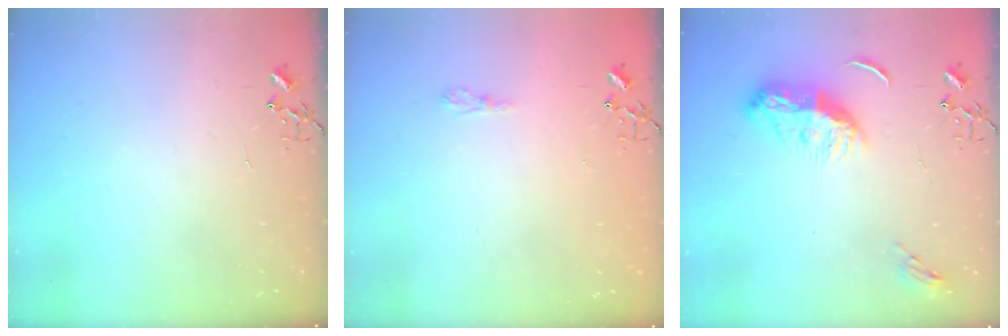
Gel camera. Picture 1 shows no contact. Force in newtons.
{"total": 3.8, "press": 3.7, "slide": 0.6}
{"total": 12.0, "press": 11.9, "slide": 0.3}